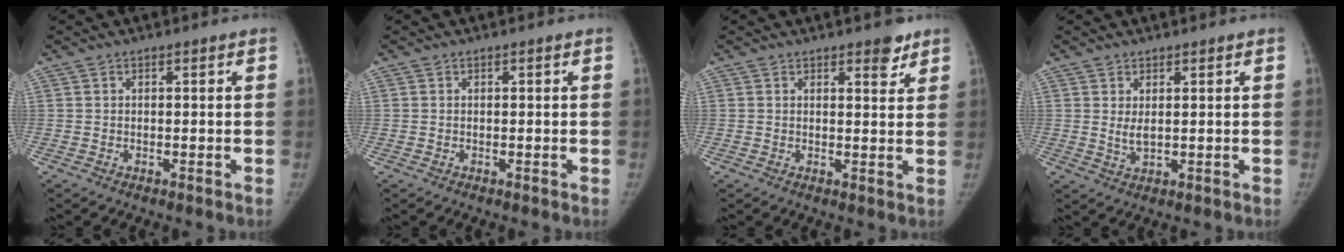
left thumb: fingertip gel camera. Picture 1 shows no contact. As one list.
[{"total": 0.0}, {"total": 3.5, "force": [2.5, 1.4, 2.0], "torque": [-0.010, -0.015, 0.032]}, {"total": 2.4, "force": [0.8, 1.1, 2.0], "torque": [-0.035, -0.012, 0.020]}]